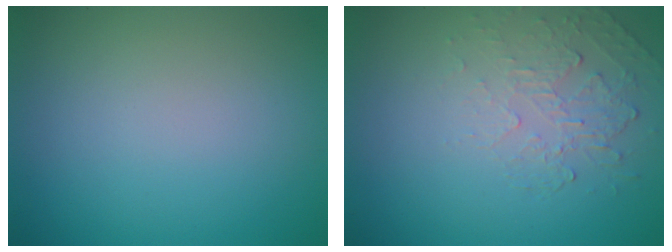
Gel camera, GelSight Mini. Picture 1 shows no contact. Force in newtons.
{"total": 2.1, "press": 0.9, "slide": 1.9}